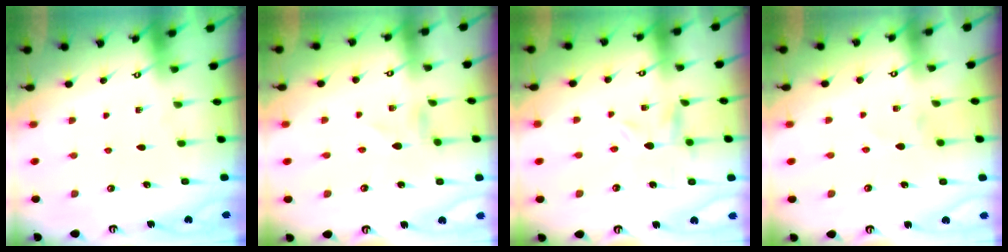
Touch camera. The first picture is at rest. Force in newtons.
{"total": 1.0, "press": 0.9, "slide": 0.1}
{"total": 3.7, "press": 3.7, "slide": 0.5}
{"total": 0.0}